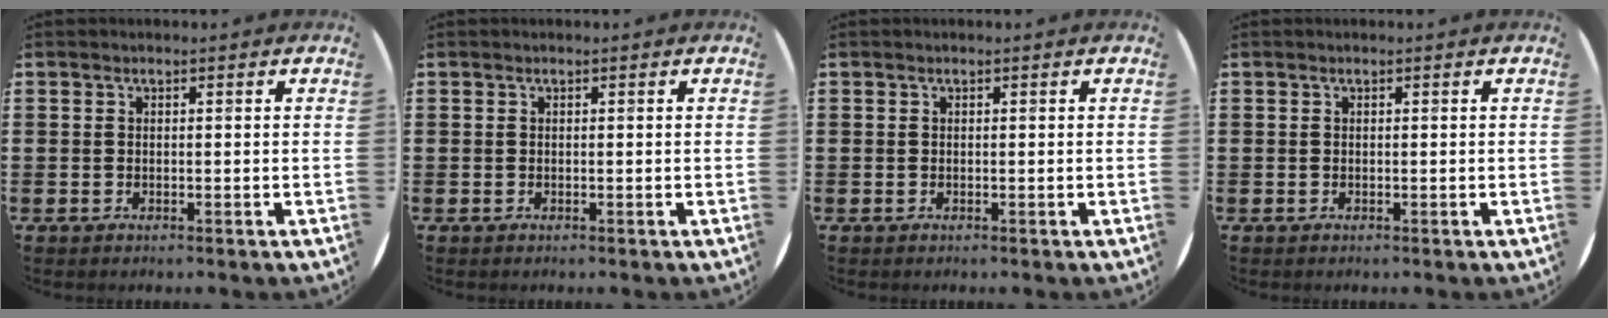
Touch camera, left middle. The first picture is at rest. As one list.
[{"total": 0.0}, {"total": 0.0}, {"total": 0.0}]